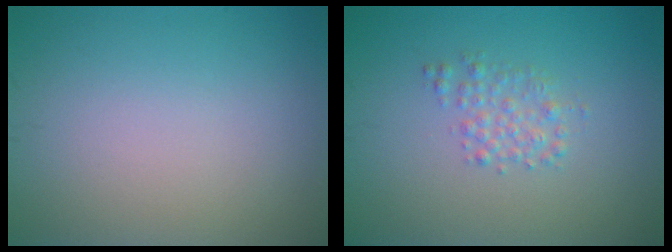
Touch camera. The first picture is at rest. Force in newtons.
{"total": 1.8, "press": 1.8, "slide": 0.0}